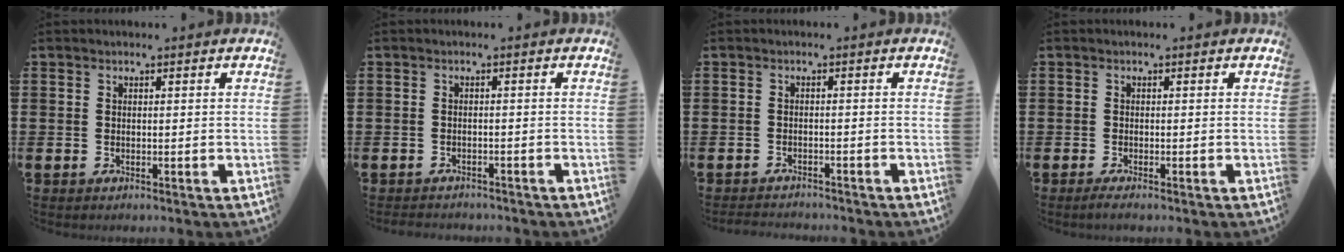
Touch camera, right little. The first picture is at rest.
{"total": 1.0, "force": [-1.0, 0.1, -0.1], "torque": [0.001, -0.002, -0.021]}
{"total": 1.4, "force": [-1.4, 0.0, -0.2], "torque": [0.000, 0.000, -0.029]}
{"total": 0.6, "force": [-0.4, 0.0, 0.5], "torque": [-0.008, -0.005, -0.007]}